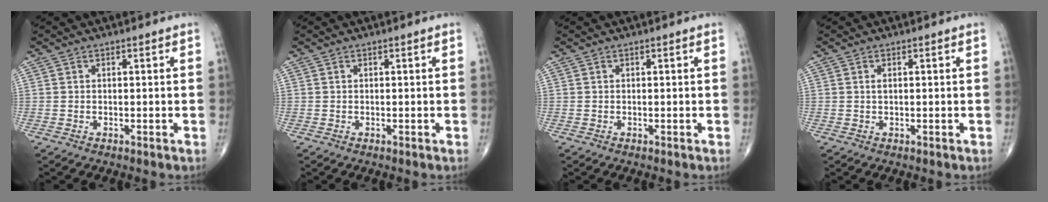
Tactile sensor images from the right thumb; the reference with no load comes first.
{"total": 0.0}
{"total": 0.0}
{"total": 0.8, "force": [0.1, 0.3, 0.7], "torque": [-0.010, 0.004, 0.002]}